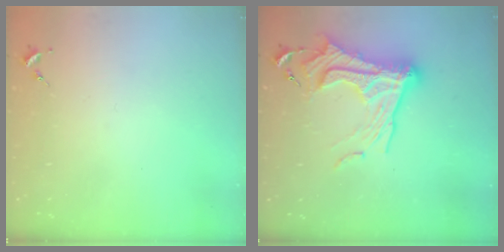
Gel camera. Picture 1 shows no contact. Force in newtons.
{"total": 20.7, "press": 20.6, "slide": 2.1}